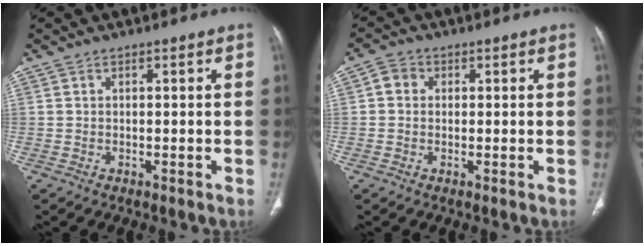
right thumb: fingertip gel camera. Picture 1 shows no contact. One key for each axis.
{"total": 3.0, "fx": 0.4, "fy": 2.6, "fz": 1.3, "tx": -0.014, "ty": 0.006, "tz": 0.004}